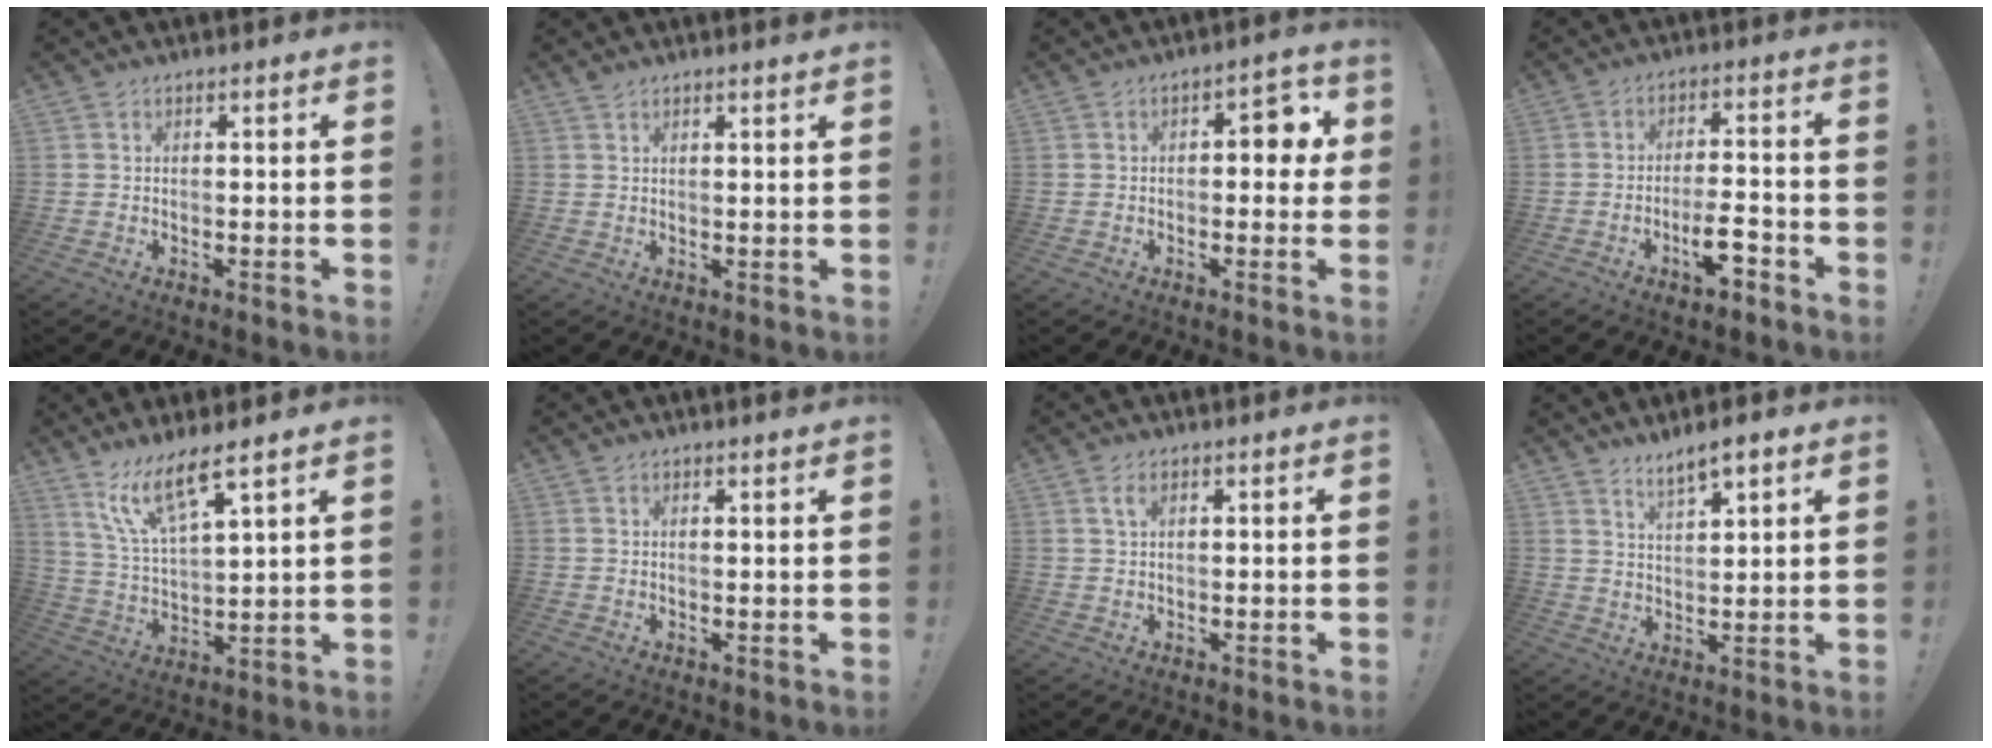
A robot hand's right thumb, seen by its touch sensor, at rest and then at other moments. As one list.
[{"total": 1.6, "force": [1.4, -0.3, 0.8], "torque": [-0.011, -0.009, 0.025]}, {"total": 6.0, "force": [0.5, 3.5, 4.9], "torque": [-0.051, 0.000, 0.002]}, {"total": 8.7, "force": [-4.8, 2.3, 6.9], "torque": [-0.122, 0.022, -0.082]}, {"total": 12.3, "force": [9.1, 2.5, 7.8], "torque": [-0.149, -0.051, 0.161]}, {"total": 1.1, "force": [0.9, -0.2, 0.6], "torque": [0.000, -0.006, 0.013]}, {"total": 2.5, "force": [1.3, 1.3, 1.8], "torque": [-0.035, 0.002, 0.023]}, {"total": 5.8, "force": [4.8, 1.2, 3.0], "torque": [-0.046, -0.028, 0.083]}]